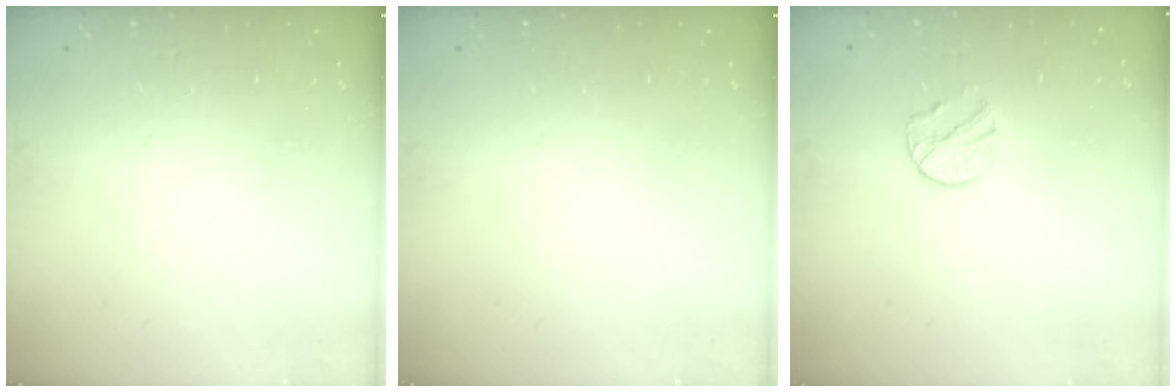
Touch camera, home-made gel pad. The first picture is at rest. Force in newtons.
{"total": 0.0}
{"total": 8.8, "press": 8.8, "slide": 0.6}